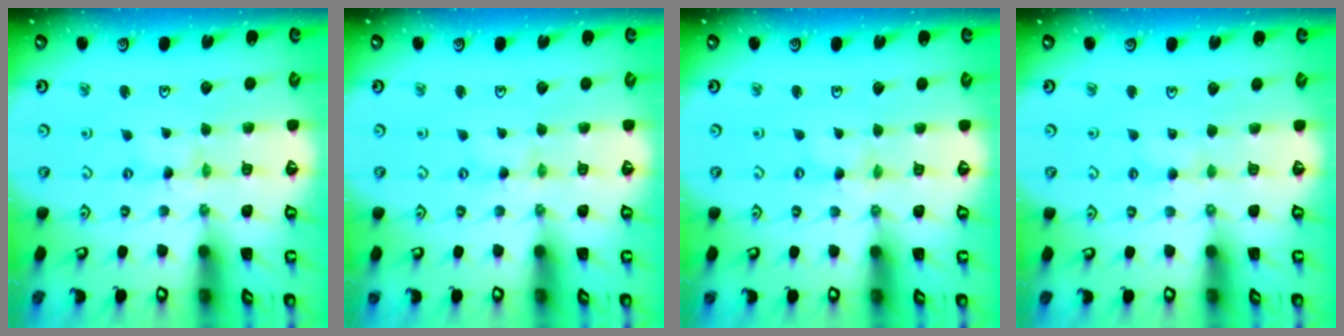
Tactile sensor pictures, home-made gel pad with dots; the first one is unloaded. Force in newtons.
{"total": 1.7, "press": 1.7, "slide": 0.3}
{"total": 0.0}
{"total": 2.5, "press": 2.5, "slide": 0.2}